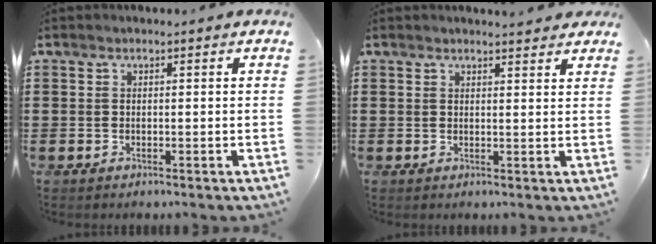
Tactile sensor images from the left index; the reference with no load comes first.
{"total": 2.2, "force": [2.1, 0.2, 0.7], "torque": [-0.018, 0.001, 0.040]}